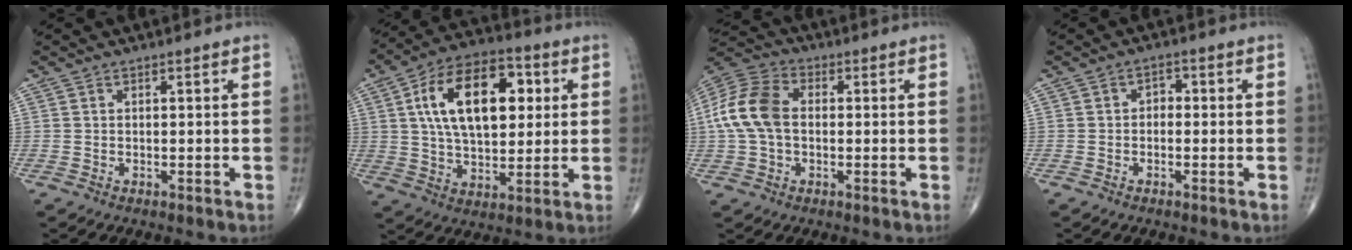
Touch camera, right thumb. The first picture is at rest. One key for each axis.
{"total": 19.6, "fx": 4.6, "fy": 10.8, "fz": 15.6, "tx": -0.234, "ty": 0.009, "tz": 0.073}
{"total": 11.9, "fx": 0.3, "fy": 7.9, "fz": 8.9, "tx": -0.191, "ty": 0.030, "tz": -0.003}
{"total": 1.9, "fx": -0.3, "fy": 1.5, "fz": 1.2, "tx": -0.006, "ty": 0.010, "tz": -0.014}